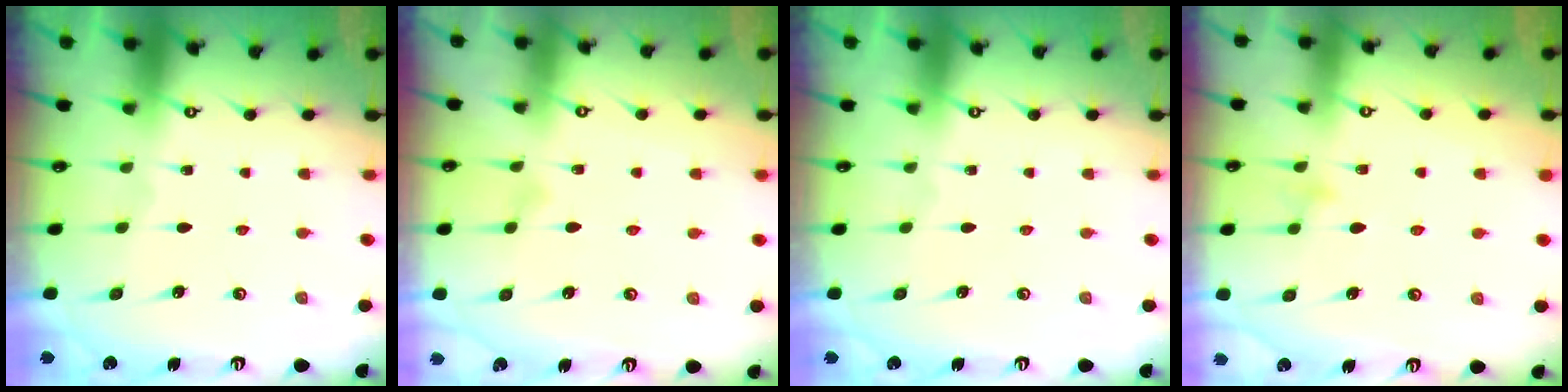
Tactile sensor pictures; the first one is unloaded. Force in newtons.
{"total": 4.0, "press": 4.0, "slide": 0.2}
{"total": 0.0}
{"total": 7.8, "press": 7.8, "slide": 0.7}